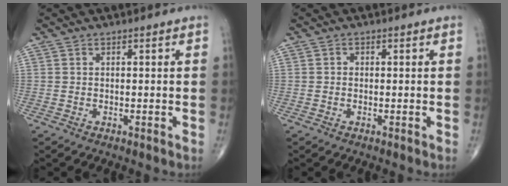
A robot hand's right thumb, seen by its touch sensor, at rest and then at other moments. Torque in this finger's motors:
{"motor_torque": [-0.05, -0.06, 0.19, 0.12, 0.04]}